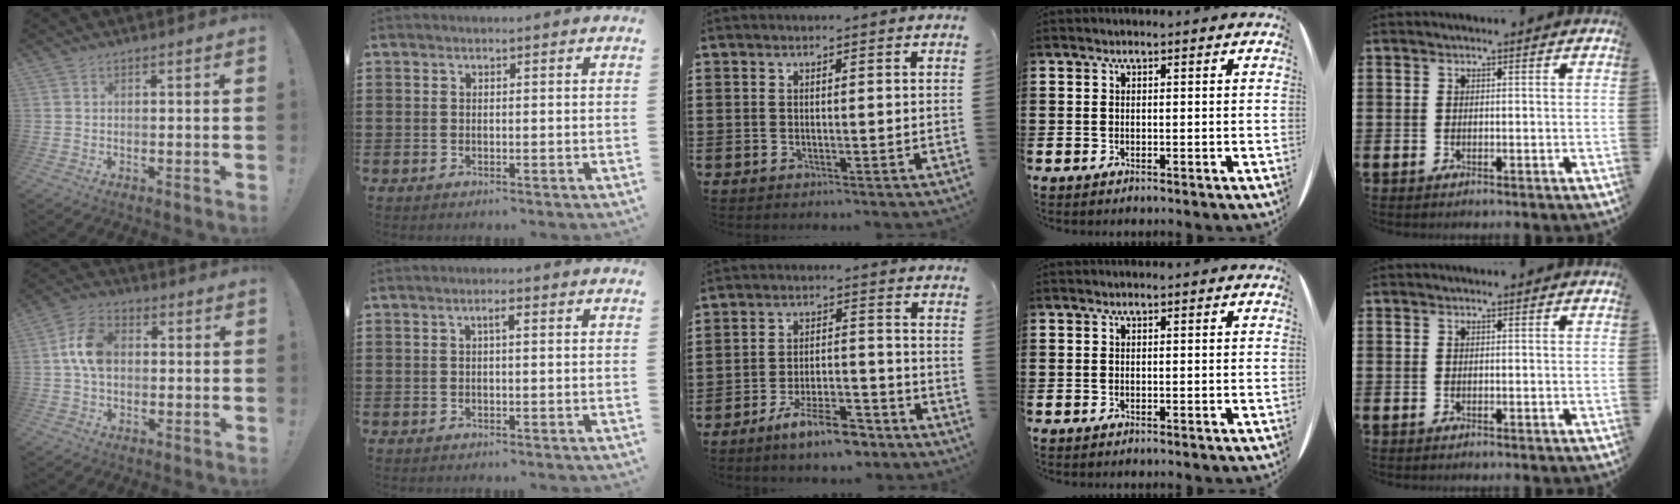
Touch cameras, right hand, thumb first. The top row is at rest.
{"thumb": {"total": 10.1, "force": [0.8, 7.0, 7.2], "torque": [-0.128, 0.015, 0.020]}, "index": {"total": 1.6, "force": [0.2, 0.3, 1.5], "torque": [-0.029, 0.004, 0.002]}, "middle": {"total": 8.1, "force": [-6.4, 1.7, 4.7], "torque": [-0.090, 0.004, -0.117]}}